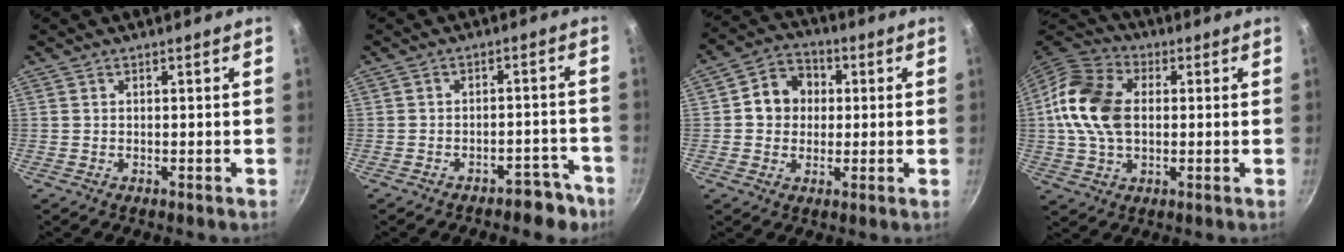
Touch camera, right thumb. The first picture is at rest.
{"total": 5.8, "force": [-4.3, 3.1, 2.5], "torque": [0.002, 0.059, -0.035]}
{"total": 8.8, "force": [1.1, 7.7, 4.2], "torque": [-0.032, 0.014, 0.002]}
{"total": 15.2, "force": [1.1, 10.3, 11.0], "torque": [-0.193, 0.018, 0.005]}